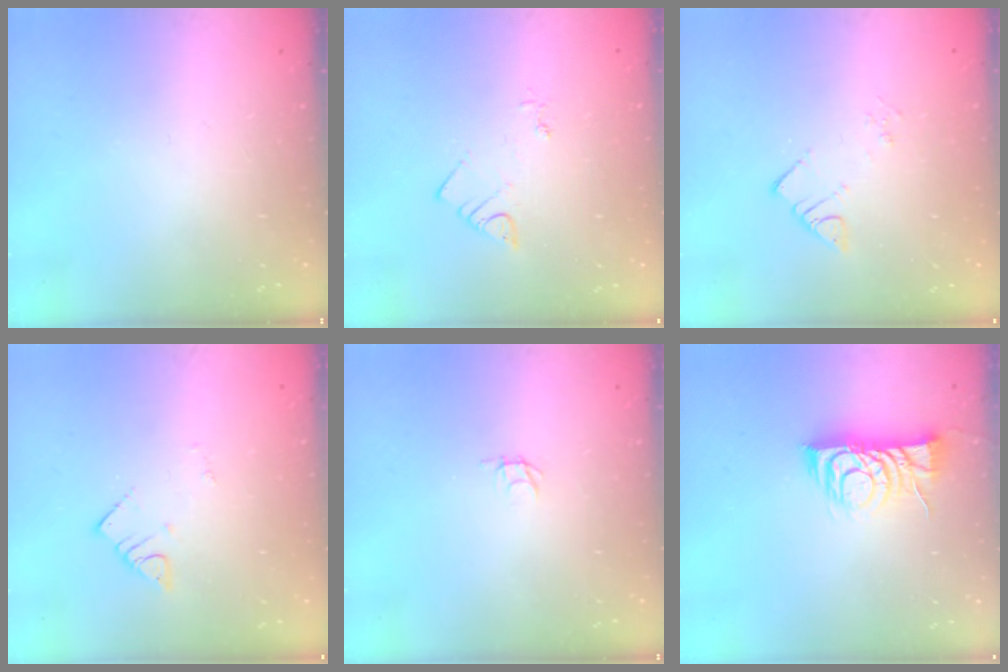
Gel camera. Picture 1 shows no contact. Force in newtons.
{"total": 3.1, "press": 3.0, "slide": 0.4}
{"total": 3.3, "press": 3.3, "slide": 0.2}
{"total": 2.7, "press": 2.7, "slide": 0.1}
{"total": 1.8, "press": 1.8, "slide": 0.1}
{"total": 9.2, "press": 9.2, "slide": 0.3}